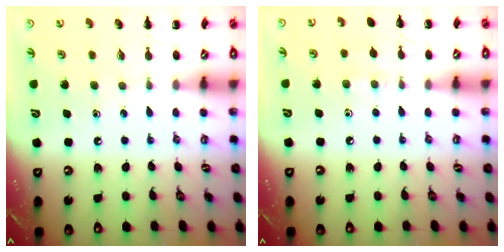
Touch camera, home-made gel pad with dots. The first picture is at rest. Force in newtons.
{"total": 6.0, "press": 5.8, "slide": 1.7}